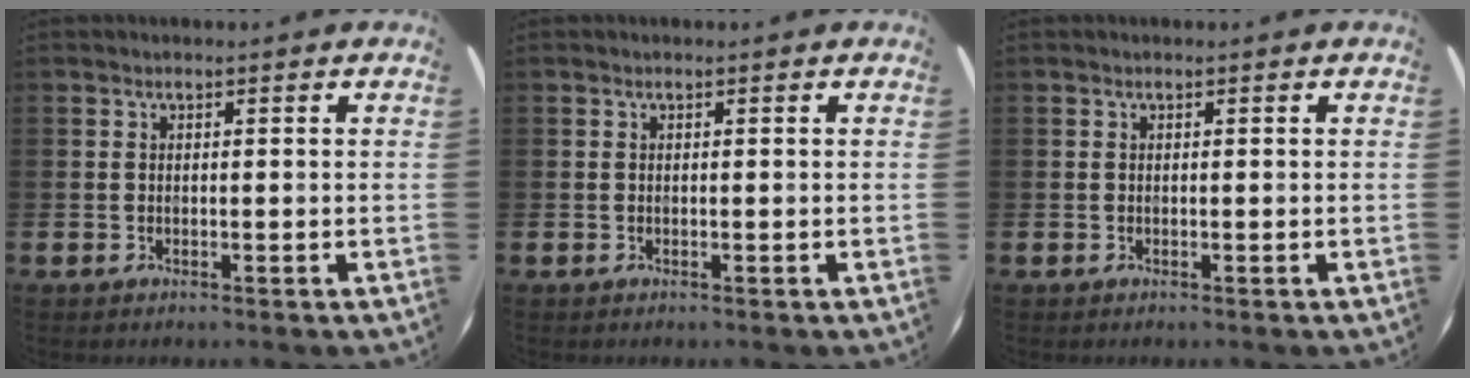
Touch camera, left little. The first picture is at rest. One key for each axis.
{"total": 0.0}
{"total": 0.0}